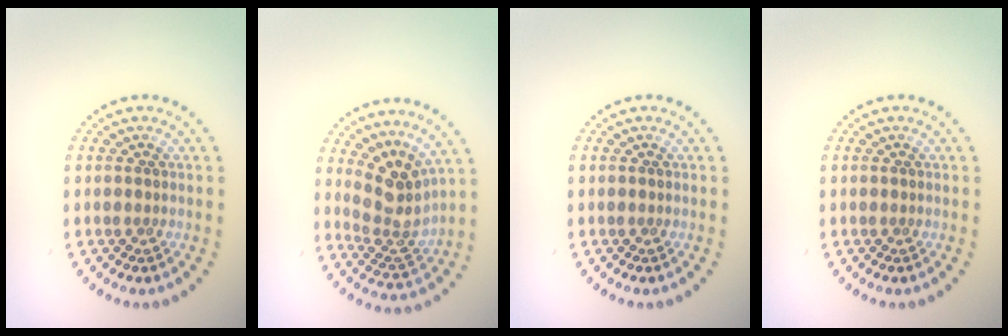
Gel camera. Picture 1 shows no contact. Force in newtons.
{"total": 3.9, "press": 2.9, "slide": 2.6}
{"total": 0.0}
{"total": 0.0}